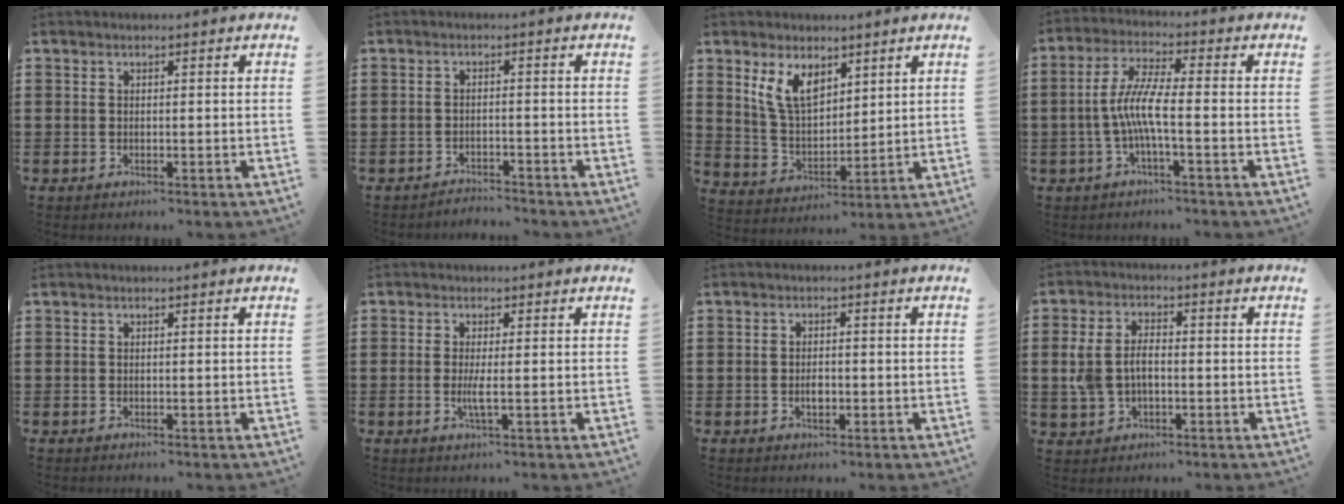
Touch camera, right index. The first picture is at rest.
{"total": 2.2, "force": [-2.2, 0.2, -0.1], "torque": [-0.005, 0.001, -0.048]}
{"total": 7.5, "force": [4.4, 4.0, 4.5], "torque": [-0.112, -0.004, 0.080]}
{"total": 6.7, "force": [-1.7, 1.0, 6.5], "torque": [-0.141, -0.009, -0.040]}
{"total": 0.0}
{"total": 2.2, "force": [-0.4, 0.1, 2.2], "torque": [-0.046, -0.007, -0.008]}
{"total": 1.8, "force": [-0.5, 1.0, 1.4], "torque": [-0.027, 0.002, -0.009]}
{"total": 5.1, "force": [-0.2, 3.3, 3.8], "torque": [-0.099, 0.004, -0.011]}